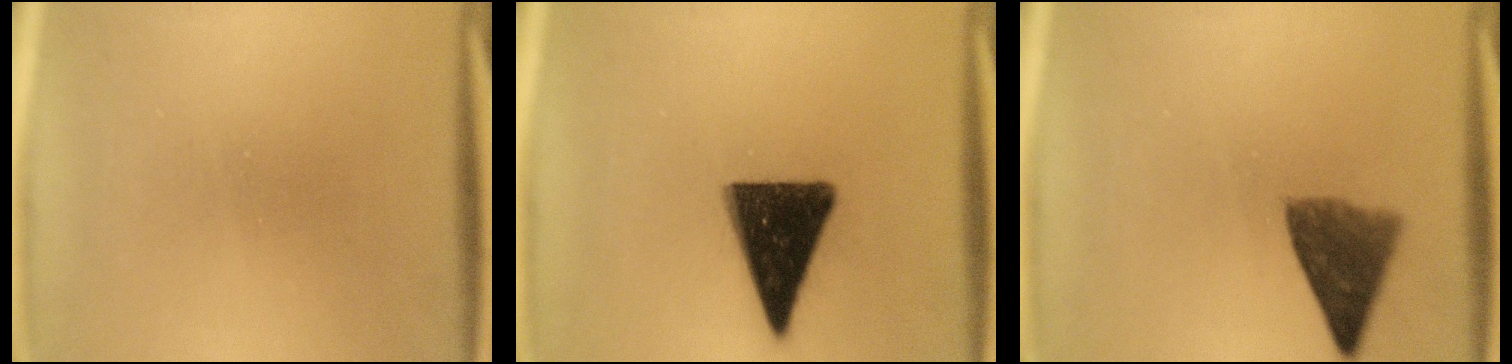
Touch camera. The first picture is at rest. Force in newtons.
{"total": 15.0}
{"total": 7.2}